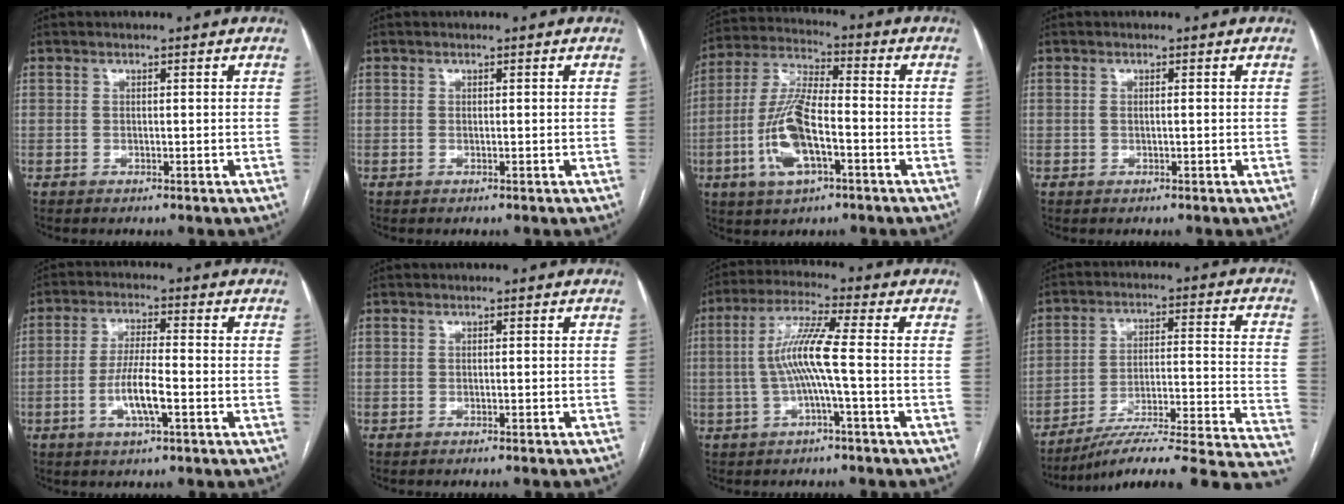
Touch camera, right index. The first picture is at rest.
{"total": 0.0}
{"total": 12.6, "force": [-3.9, 3.7, 11.3], "torque": [-0.245, 0.003, -0.072]}
{"total": 0.7, "force": [-0.1, 0.2, 0.7], "torque": [-0.017, 0.003, 0.000]}
{"total": 6.8, "force": [-2.4, 0.9, 6.3], "torque": [-0.126, -0.001, -0.046]}
{"total": 3.3, "force": [-3.1, 0.2, 1.1], "torque": [-0.013, 0.001, -0.039]}
{"total": 7.6, "force": [-1.0, -0.5, 7.6], "torque": [-0.153, 0.018, -0.019]}
{"total": 23.5, "force": [-20.9, 0.1, 10.8], "torque": [-0.071, 0.005, -0.284]}